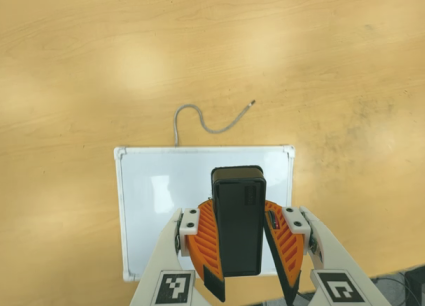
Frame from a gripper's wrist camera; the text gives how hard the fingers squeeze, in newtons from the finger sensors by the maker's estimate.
{"total": 8.5, "left": 9.0, "right": 8.0}